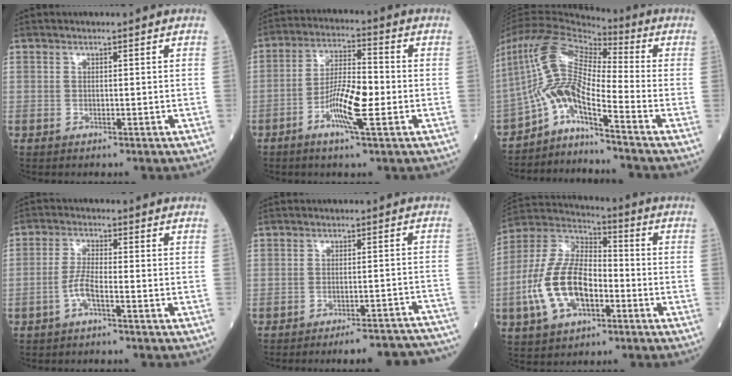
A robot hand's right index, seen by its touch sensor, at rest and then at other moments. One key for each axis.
{"total": 9.3, "fx": -2.8, "fy": 1.5, "fz": 8.7, "tx": -0.162, "ty": 0.001, "tz": -0.055}
{"total": 11.8, "fx": -6.5, "fy": 2.3, "fz": 9.6, "tx": -0.206, "ty": 0.029, "tz": -0.122}
{"total": 3.6, "fx": -1.8, "fy": 0.7, "fz": 3.1, "tx": -0.069, "ty": 0.003, "tz": -0.036}
{"total": 13.7, "fx": -13.3, "fy": 1.1, "fz": 3.3, "tx": -0.003, "ty": 0.029, "tz": -0.155}
{"total": 14.9, "fx": -4.1, "fy": 7.6, "fz": 12.1, "tx": -0.272, "ty": 0.018, "tz": -0.073}